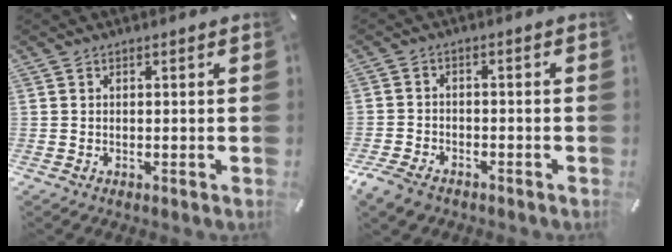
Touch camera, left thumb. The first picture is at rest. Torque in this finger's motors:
{"motor_torque": [0.17, 1.07, 0.39, 0.32, 0.04]}